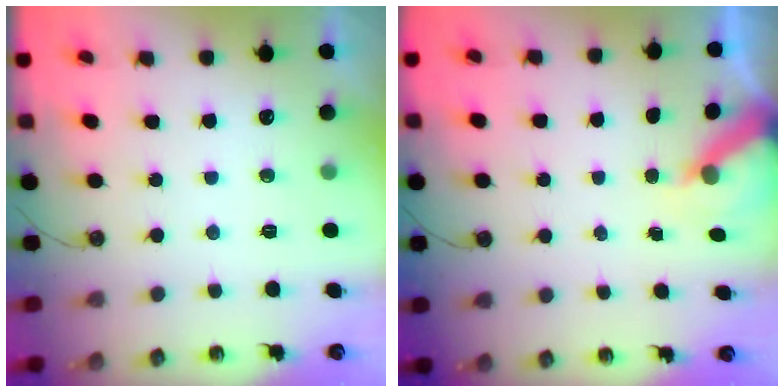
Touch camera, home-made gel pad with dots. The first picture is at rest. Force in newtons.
{"total": 5.4, "press": 5.4, "slide": 0.6}